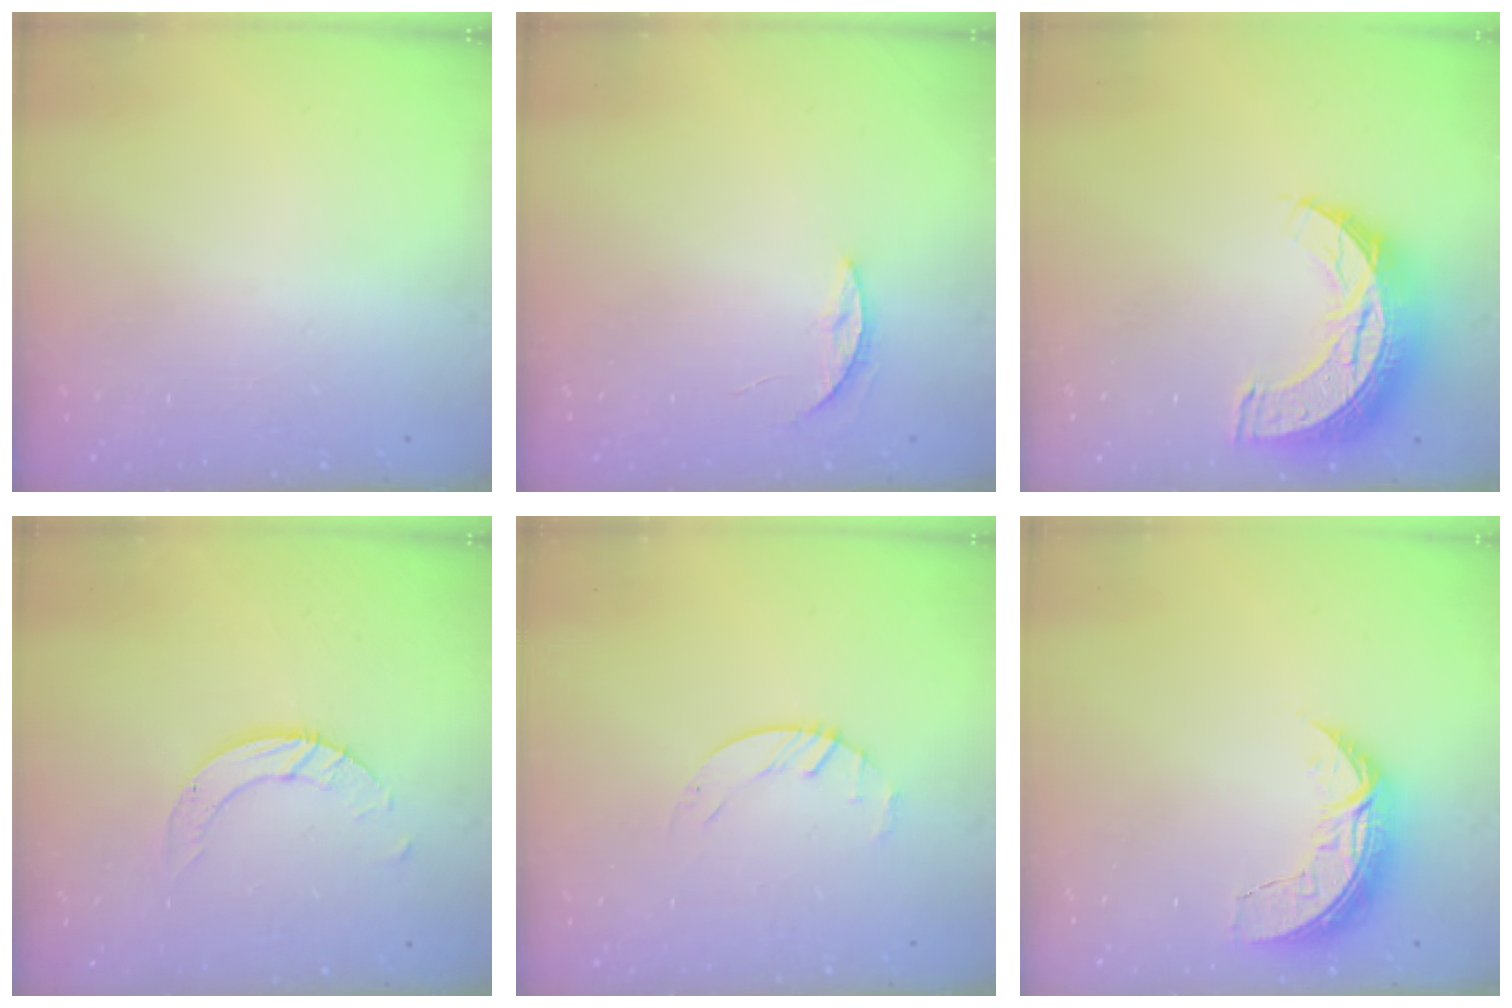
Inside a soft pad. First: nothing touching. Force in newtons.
{"total": 4.5, "press": 4.4, "slide": 0.4}
{"total": 12.7, "press": 12.7, "slide": 0.8}
{"total": 6.5, "press": 6.5, "slide": 0.5}
{"total": 2.2, "press": 2.2, "slide": 0.4}
{"total": 7.3, "press": 7.3, "slide": 0.7}